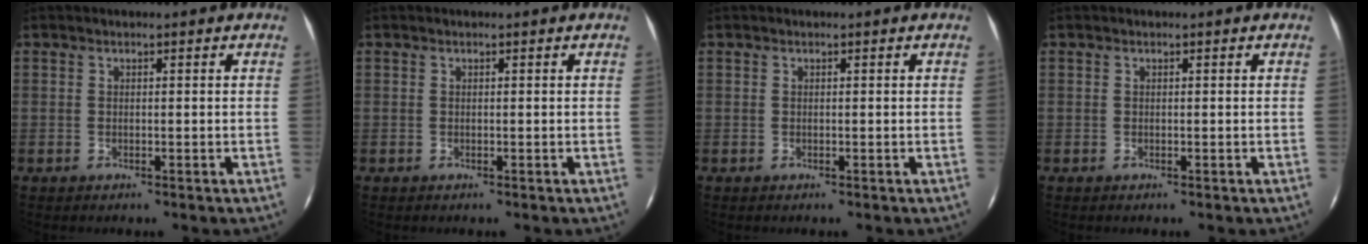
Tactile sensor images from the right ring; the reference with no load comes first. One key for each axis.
{"total": 0.0}
{"total": 0.0}
{"total": 0.0}